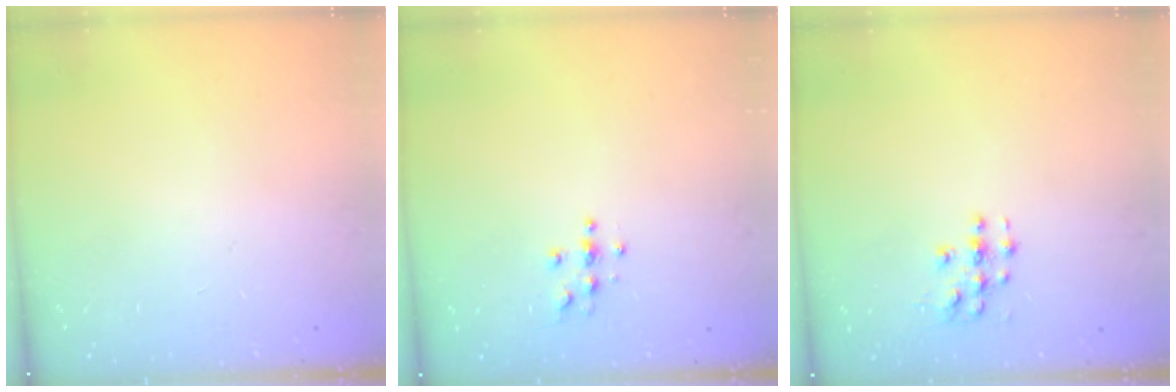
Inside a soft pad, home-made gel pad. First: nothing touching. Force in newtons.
{"total": 3.8, "press": 3.8, "slide": 0.4}
{"total": 4.2, "press": 4.2, "slide": 0.1}